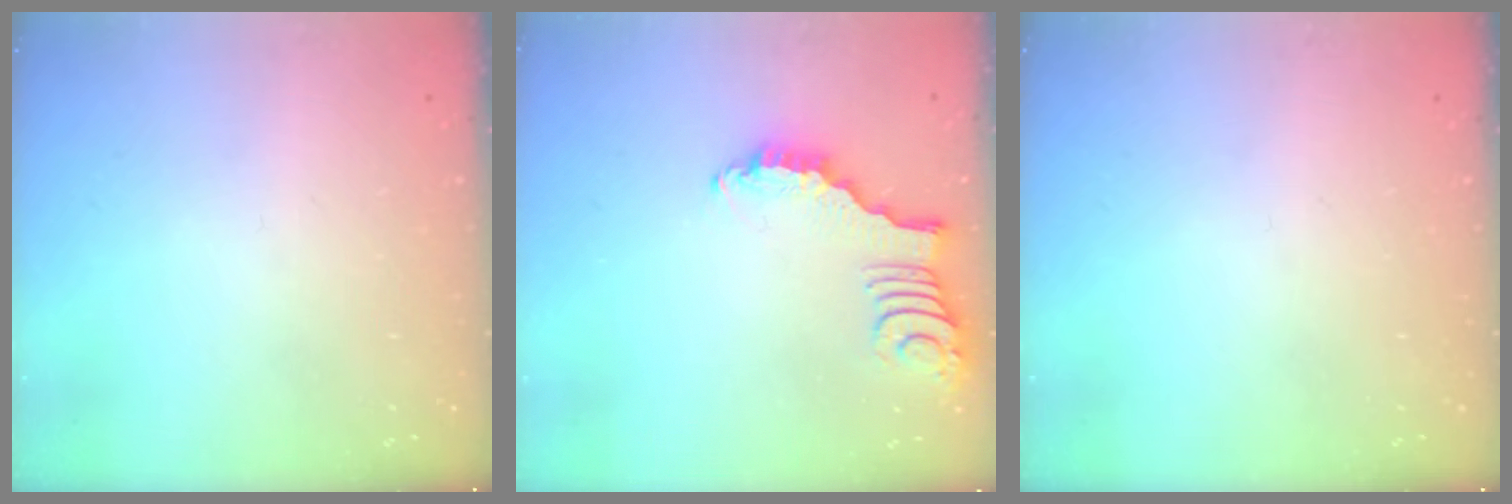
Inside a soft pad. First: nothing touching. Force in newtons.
{"total": 2.6, "press": 2.6, "slide": 0.3}
{"total": 0.0}